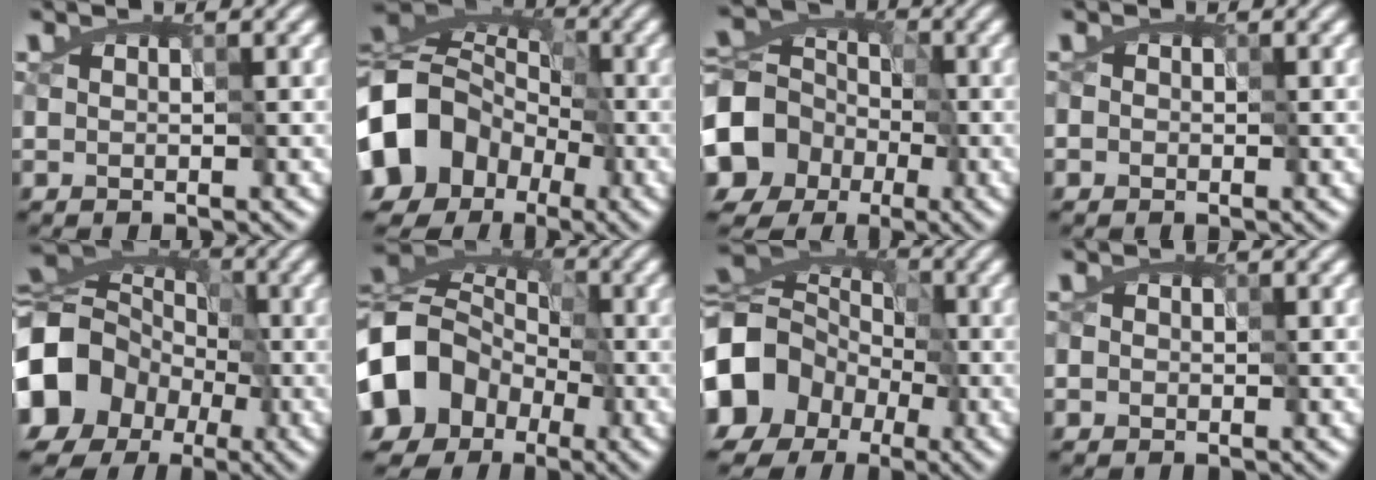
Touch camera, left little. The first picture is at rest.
{"total": 15.9, "force": [-6.3, 12.7, 7.1], "torque": [-0.156, -0.011, -0.138]}
{"total": 10.9, "force": [-4.4, 9.2, 3.7], "torque": [-0.103, -0.018, -0.098]}
{"total": 1.7, "force": [0.2, 1.5, 0.7], "torque": [-0.016, 0.008, 0.006]}
{"total": 16.5, "force": [-6.6, 13.8, 6.3], "torque": [-0.137, -0.017, -0.140]}
{"total": 13.8, "force": [-5.7, 11.1, 5.9], "torque": [-0.131, -0.007, -0.125]}
{"total": 14.6, "force": [-6.2, 11.9, 5.7], "torque": [-0.125, -0.019, -0.133]}
{"total": 1.3, "force": [0.2, 1.2, 0.5], "torque": [-0.012, 0.006, 0.003]}